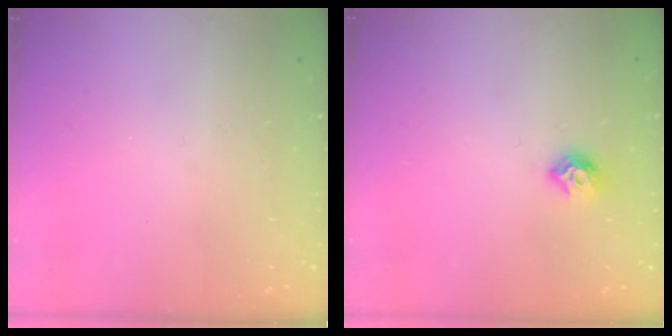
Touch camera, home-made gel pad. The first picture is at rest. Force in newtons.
{"total": 8.2, "press": 8.2, "slide": 0.3}